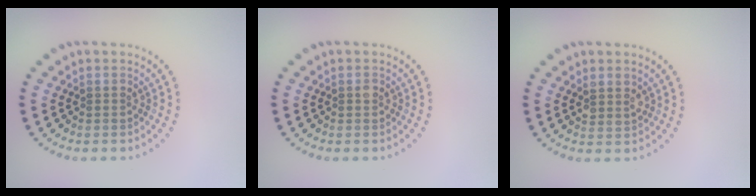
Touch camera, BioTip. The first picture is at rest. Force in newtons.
{"total": 0.7, "press": 0.7, "slide": 0.1}
{"total": 1.7, "press": 1.5, "slide": 0.8}